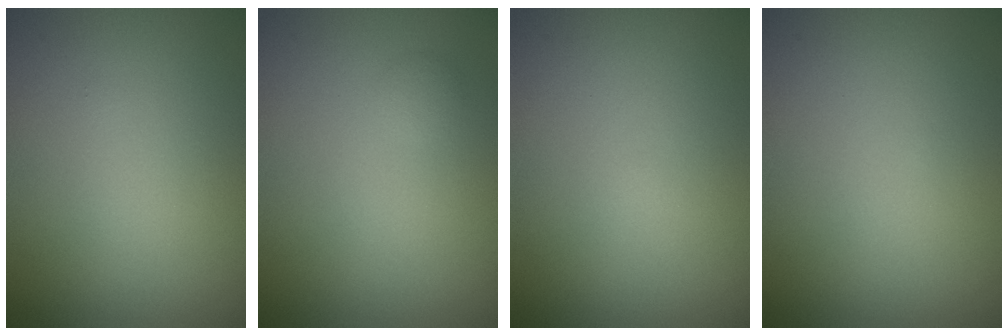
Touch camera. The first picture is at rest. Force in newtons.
{"total": 0.7, "press": 0.7, "slide": 0.0}
{"total": 0.0}
{"total": 0.0}